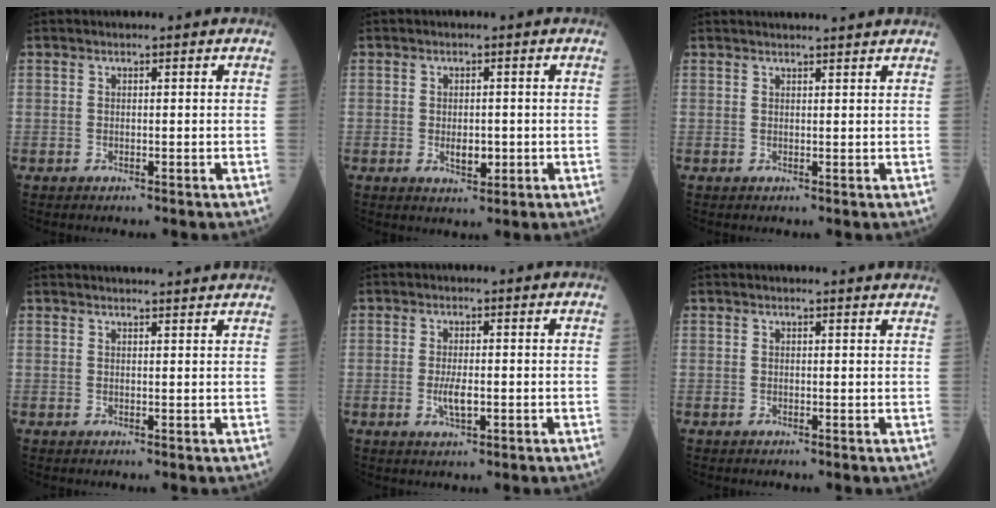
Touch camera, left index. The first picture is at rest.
{"total": 3.1, "force": [-0.7, 1.6, 2.5], "torque": [-0.043, -0.002, -0.005]}
{"total": 6.0, "force": [5.7, -0.2, 1.7], "torque": [-0.016, 0.021, 0.059]}
{"total": 7.4, "force": [7.1, 0.1, 1.9], "torque": [-0.018, 0.021, 0.070]}
{"total": 3.0, "force": [-0.7, 0.9, 2.8], "torque": [-0.062, -0.004, -0.010]}
{"total": 2.1, "force": [2.1, -0.2, 0.0], "torque": [0.003, -0.005, 0.003]}